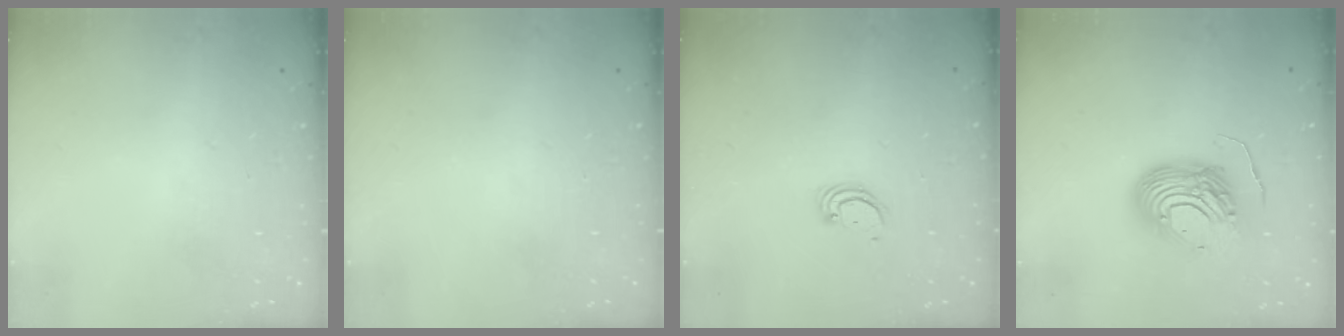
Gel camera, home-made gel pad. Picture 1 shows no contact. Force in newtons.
{"total": 0.0}
{"total": 1.7, "press": 1.7, "slide": 0.1}
{"total": 12.0, "press": 12.0, "slide": 1.1}